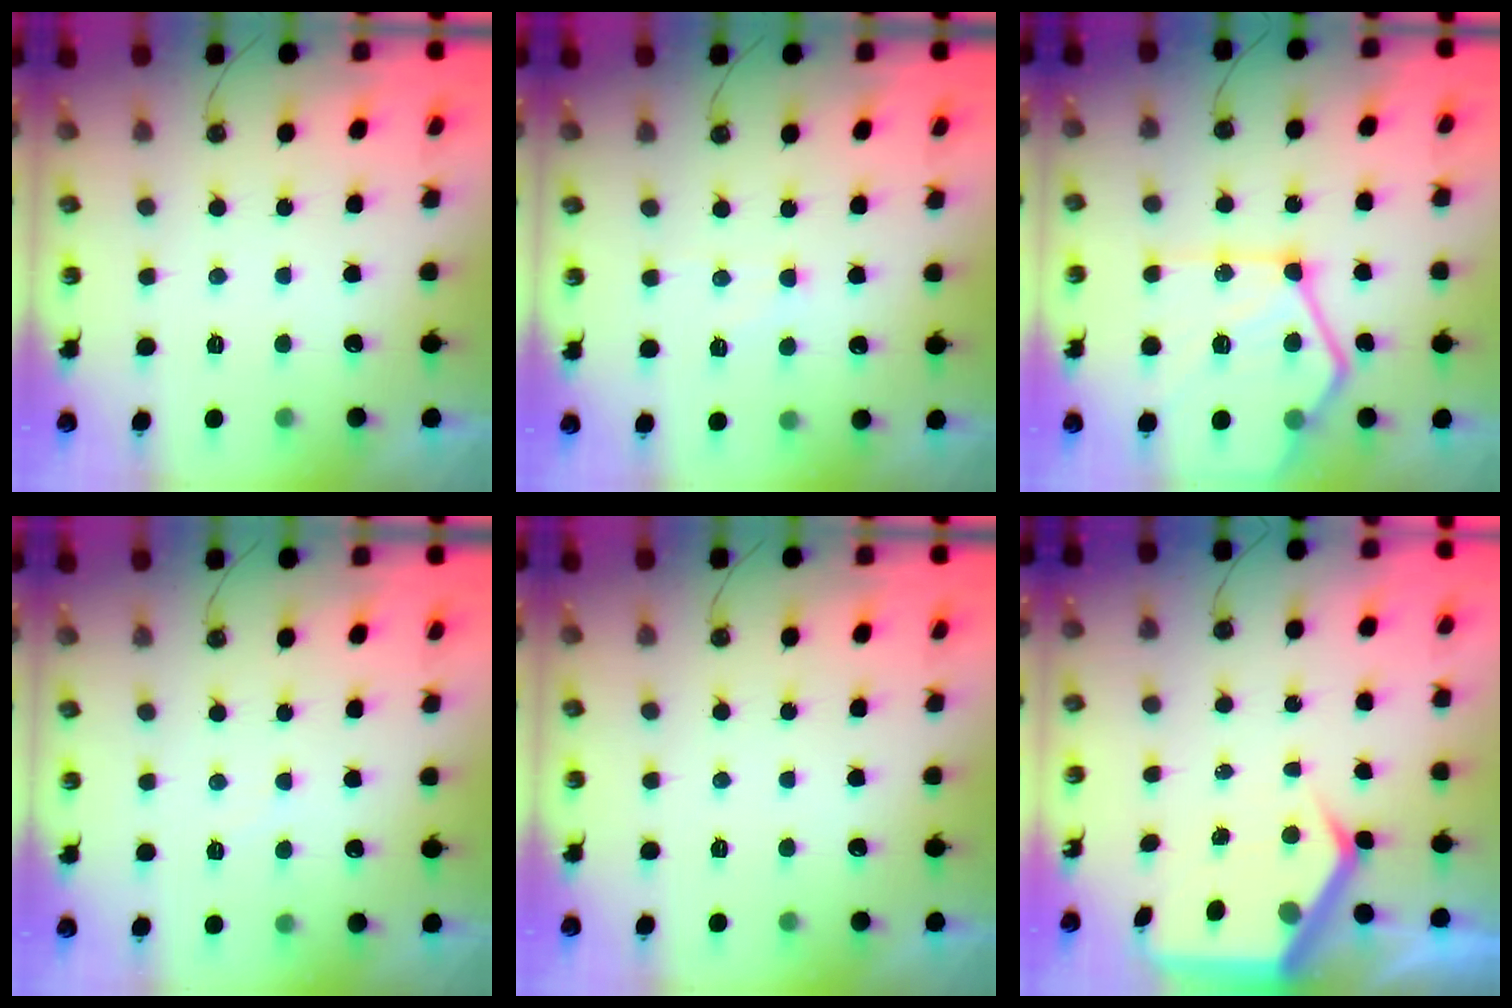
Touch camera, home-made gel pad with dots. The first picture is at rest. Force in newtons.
{"total": 6.1, "press": 6.0, "slide": 0.7}
{"total": 23.3, "press": 23.1, "slide": 2.7}
{"total": 4.7, "press": 4.6, "slide": 0.8}
{"total": 0.0}
{"total": 7.4, "press": 7.3, "slide": 1.0}